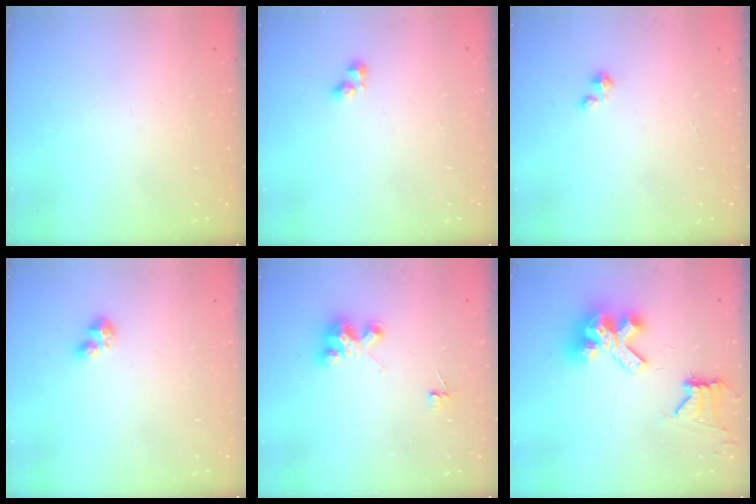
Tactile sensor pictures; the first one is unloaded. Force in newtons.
{"total": 2.5, "press": 2.5, "slide": 0.2}
{"total": 1.4, "press": 1.4, "slide": 0.2}
{"total": 4.6, "press": 4.6, "slide": 0.6}
{"total": 4.1, "press": 4.1, "slide": 0.2}
{"total": 11.8, "press": 11.7, "slide": 1.4}